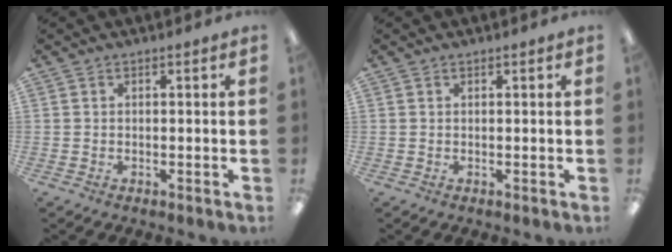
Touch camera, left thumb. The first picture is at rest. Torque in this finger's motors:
{"motor_torque": [0.10, 0.07, 0.15, -0.25, -0.02]}